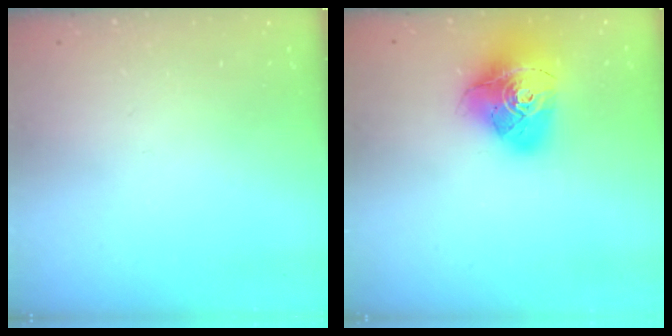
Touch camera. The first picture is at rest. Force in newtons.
{"total": 18.0, "press": 17.9, "slide": 1.9}